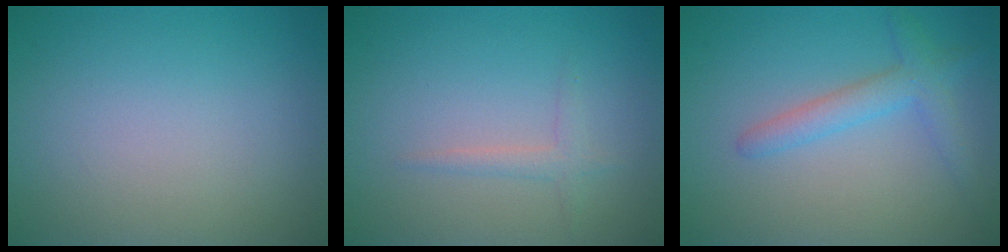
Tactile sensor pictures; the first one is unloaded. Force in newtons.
{"total": 1.3, "press": 1.3, "slide": 0.1}
{"total": 2.8, "press": 2.8, "slide": 0.3}